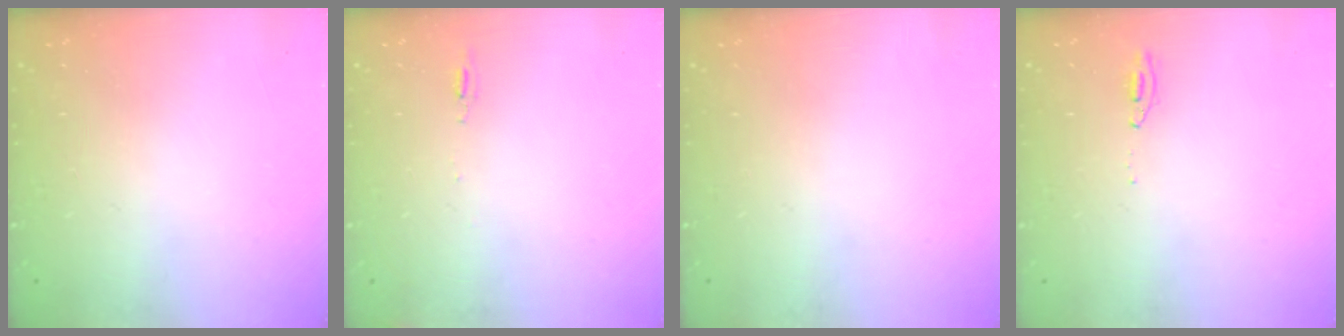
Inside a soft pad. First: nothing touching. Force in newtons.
{"total": 5.0, "press": 4.7, "slide": 1.7}
{"total": 0.0}
{"total": 4.3, "press": 4.1, "slide": 1.3}